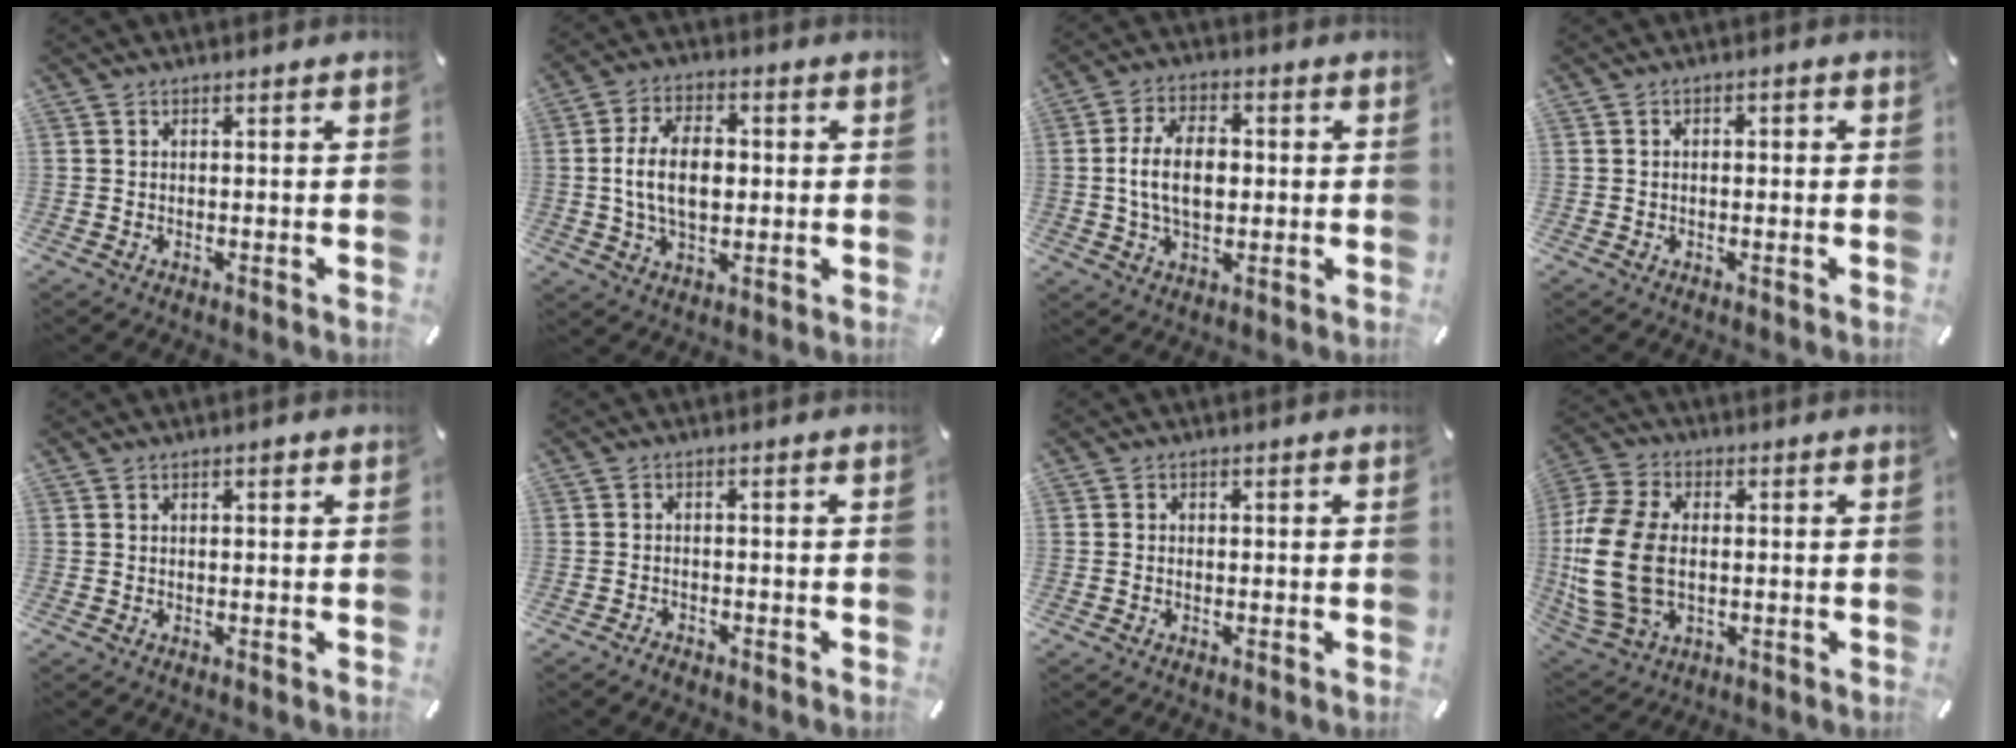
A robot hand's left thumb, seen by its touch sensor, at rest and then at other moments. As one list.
[{"total": 11.5, "force": [0.3, 7.3, 9.0], "torque": [-0.181, 0.005, -0.001]}, {"total": 10.7, "force": [0.2, 6.6, 8.4], "torque": [-0.163, 0.005, -0.002]}, {"total": 1.6, "force": [-0.6, 0.9, 1.1], "torque": [-0.021, 0.004, -0.012]}, {"total": 0.8, "force": [0.3, 0.4, 0.6], "torque": [-0.012, 0.005, 0.004]}, {"total": 1.5, "force": [-1.3, 0.6, 0.1], "torque": [-0.003, 0.008, -0.030]}, {"total": 0.7, "force": [-0.2, 0.5, 0.4], "torque": [-0.008, 0.001, -0.006]}, {"total": 16.7, "force": [-1.0, 12.1, 11.5], "torque": [-0.273, 0.007, -0.021]}]